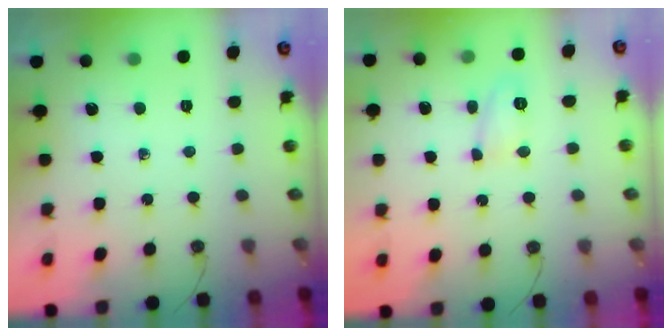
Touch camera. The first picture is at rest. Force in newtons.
{"total": 7.0, "press": 6.9, "slide": 0.7}